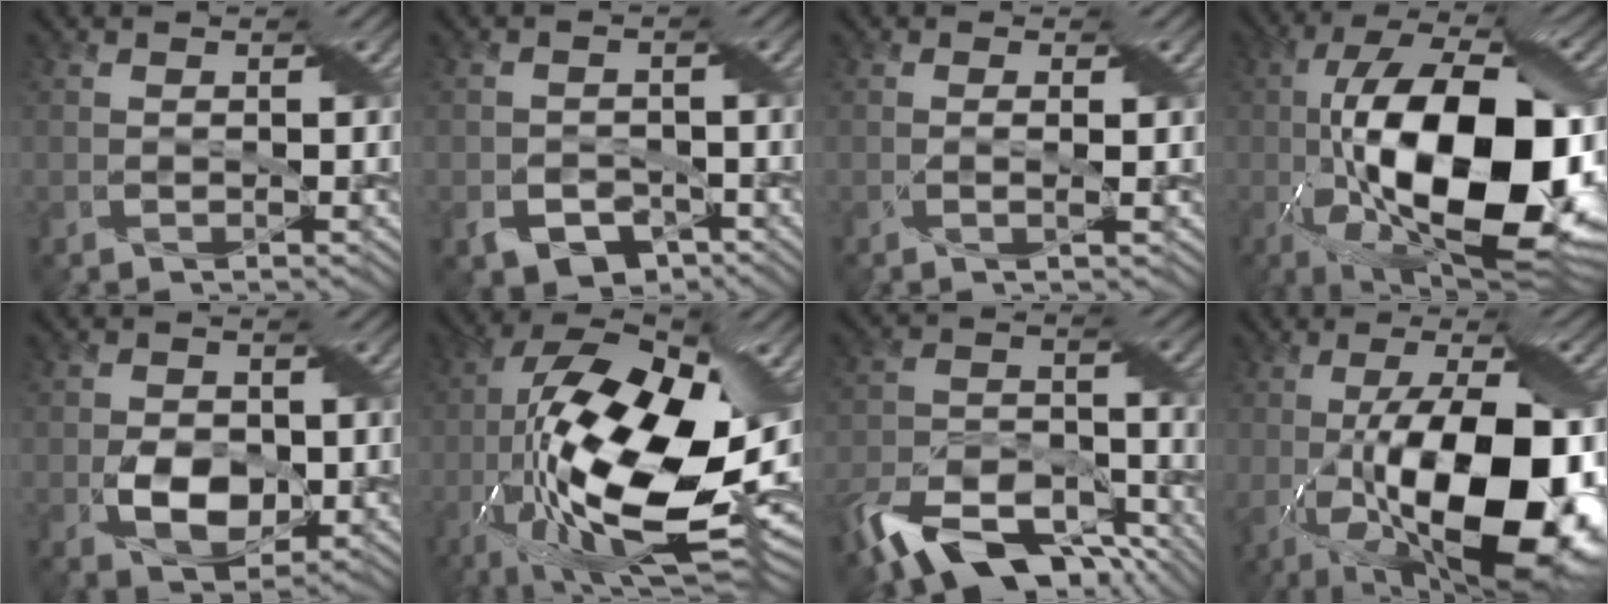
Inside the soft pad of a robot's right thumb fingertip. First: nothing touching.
{"total": 4.5, "force": [-2.6, 3.0, 2.1], "torque": [-0.035, -0.011, -0.045]}
{"total": 1.4, "force": [0.1, 0.1, 1.4], "torque": [-0.029, 0.005, -0.002]}
{"total": 20.6, "force": [-3.0, 9.4, 18.1], "torque": [-0.323, 0.000, -0.052]}
{"total": 5.7, "force": [-1.1, 3.9, 4.0], "torque": [-0.076, -0.009, -0.020]}
{"total": 21.7, "force": [-4.0, 9.3, 19.2], "torque": [-0.367, 0.006, -0.078]}
{"total": 13.7, "force": [-9.8, 6.6, 7.0], "torque": [-0.155, -0.013, -0.179]}
{"total": 18.3, "force": [-3.1, 8.1, 16.1], "torque": [-0.243, -0.011, -0.046]}